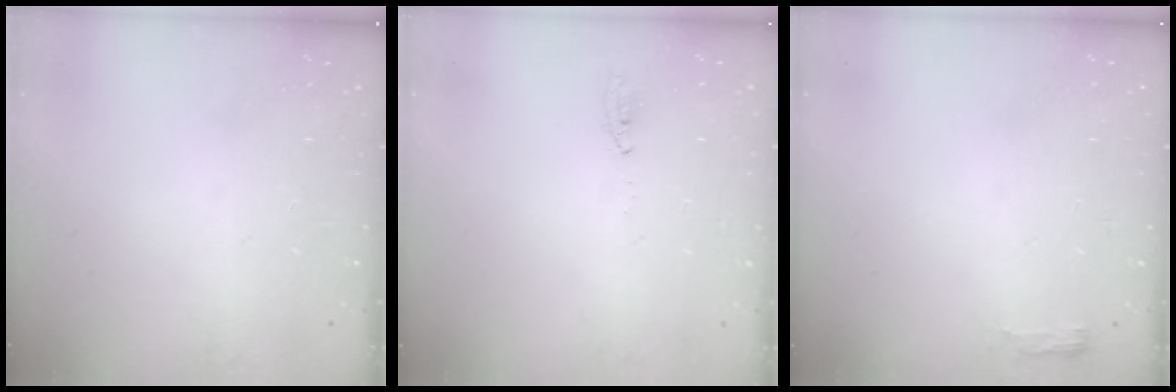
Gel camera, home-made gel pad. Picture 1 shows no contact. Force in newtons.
{"total": 3.0, "press": 2.8, "slide": 1.2}
{"total": 3.3, "press": 3.2, "slide": 1.0}